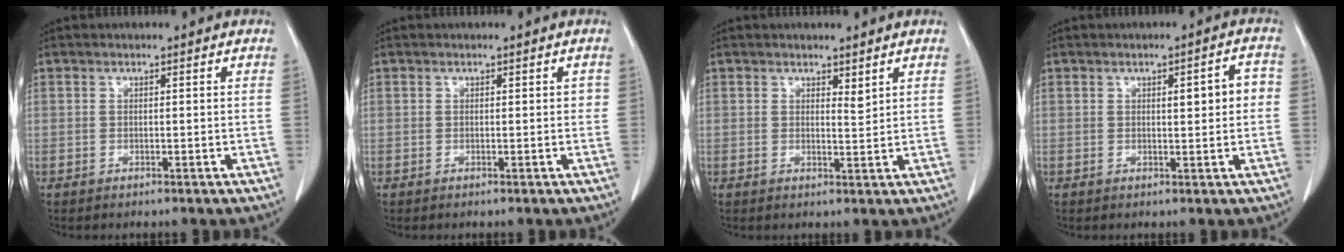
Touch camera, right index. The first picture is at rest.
{"total": 0.8, "force": [0.1, 0.6, 0.5], "torque": [-0.002, 0.009, 0.002]}
{"total": 1.5, "force": [1.1, 0.3, 0.9], "torque": [-0.015, -0.010, 0.019]}
{"total": 4.2, "force": [0.5, 1.1, 4.0], "torque": [-0.053, 0.011, 0.006]}